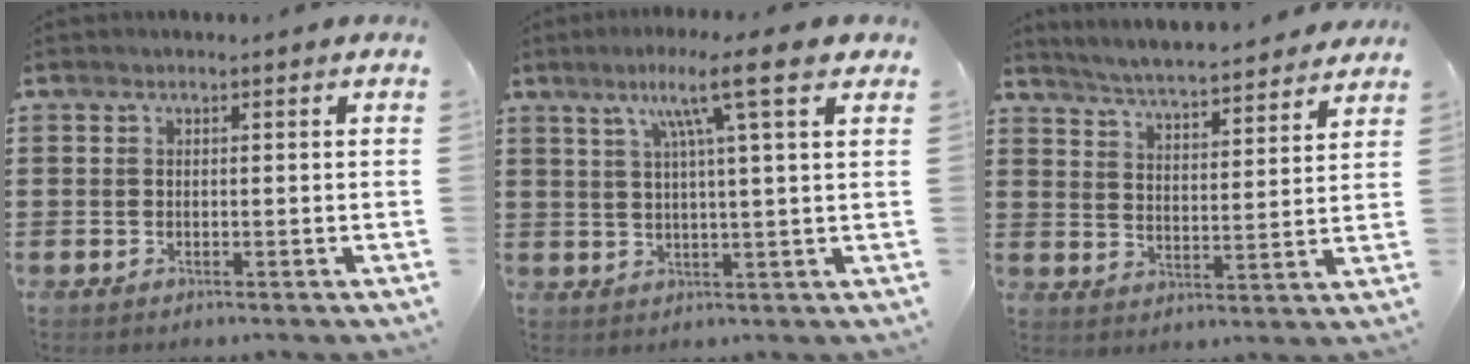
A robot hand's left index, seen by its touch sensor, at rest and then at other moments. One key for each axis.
{"total": 8.7, "fx": 4.4, "fy": -0.1, "fz": 7.5, "tx": -0.142, "ty": -0.004, "tz": 0.066}
{"total": 5.1, "fx": 5.0, "fy": -0.2, "fz": 0.9, "tx": -0.041, "ty": -0.035, "tz": 0.084}